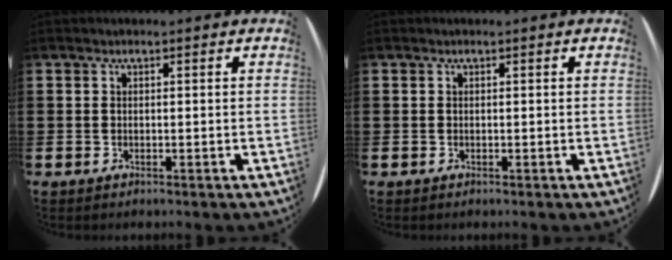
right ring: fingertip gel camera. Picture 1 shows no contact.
{"total": 0.0}